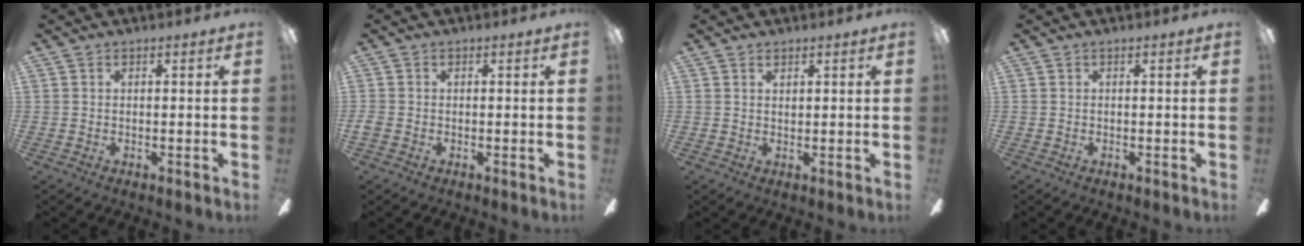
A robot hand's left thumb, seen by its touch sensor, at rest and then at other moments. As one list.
[{"total": 1.0, "force": [-0.4, 0.8, 0.5], "torque": [-0.007, 0.005, -0.008]}, {"total": 1.2, "force": [0.9, 0.7, 0.5], "torque": [-0.010, 0.001, 0.017]}, {"total": 0.0}]